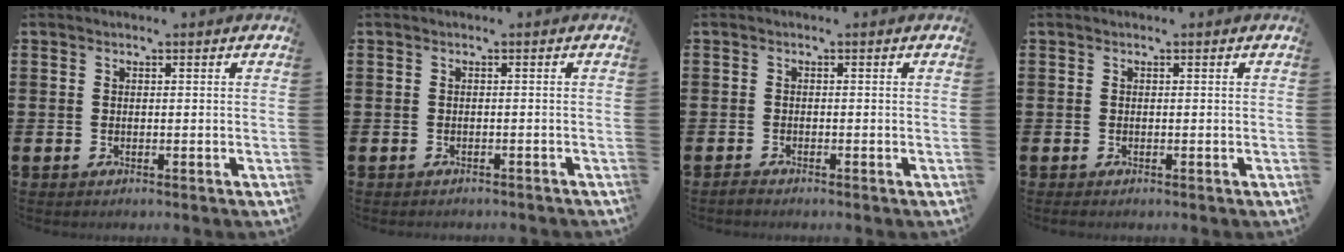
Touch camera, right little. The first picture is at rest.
{"total": 0.5, "force": [-0.5, 0.0, 0.0], "torque": [-0.002, -0.002, -0.010]}
{"total": 0.6, "force": [-0.5, 0.1, 0.3], "torque": [-0.007, -0.002, -0.010]}
{"total": 0.0}